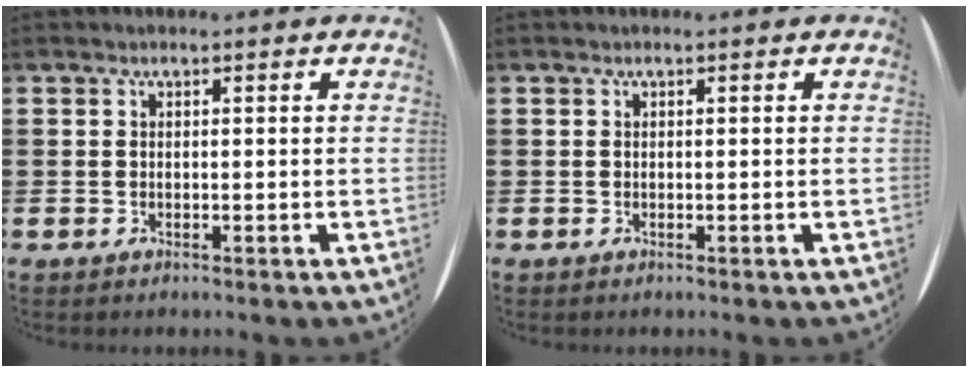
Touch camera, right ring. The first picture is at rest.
{"total": 0.0}